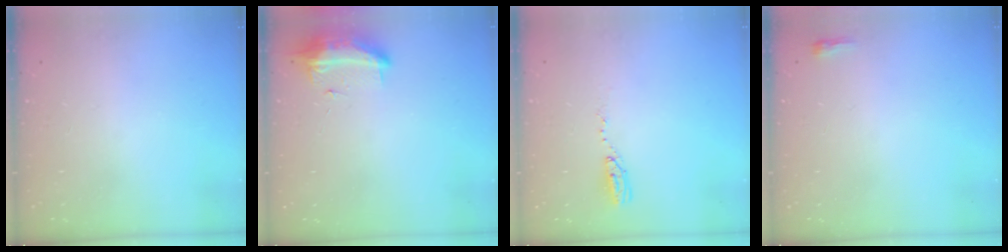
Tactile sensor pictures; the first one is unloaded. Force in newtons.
{"total": 9.5, "press": 9.2, "slide": 2.4}
{"total": 4.3, "press": 4.3, "slide": 0.4}
{"total": 2.3, "press": 2.2, "slide": 0.7}